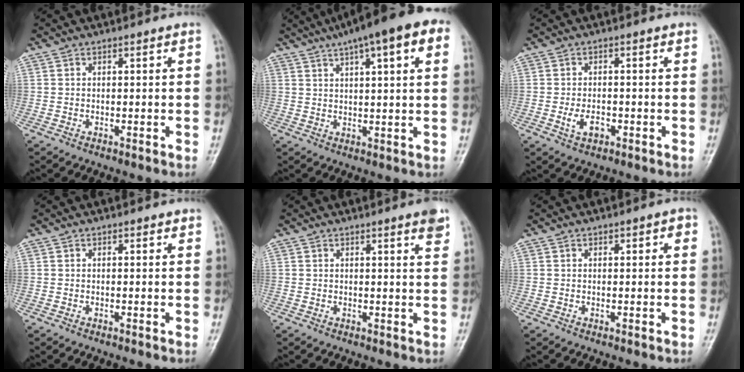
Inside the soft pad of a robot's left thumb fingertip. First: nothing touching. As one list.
[{"total": 16.3, "force": [8.6, 4.1, 13.2], "torque": [-0.189, 0.026, 0.121]}, {"total": 3.4, "force": [-1.2, 2.1, 2.4], "torque": [-0.044, 0.003, -0.018]}, {"total": 0.6, "force": [0.4, 0.3, 0.3], "torque": [-0.004, -0.002, 0.004]}, {"total": 3.2, "force": [2.1, 0.2, 2.4], "torque": [-0.027, -0.010, 0.026]}, {"total": 2.0, "force": [0.9, 0.9, 1.6], "torque": [-0.015, 0.000, 0.011]}]